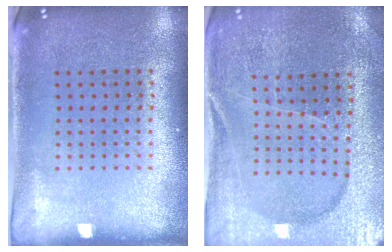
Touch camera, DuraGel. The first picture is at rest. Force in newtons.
{"total": 3.1, "press": 3.1, "slide": 0.3}